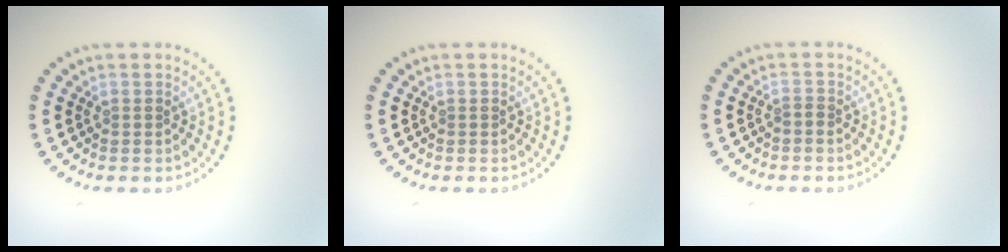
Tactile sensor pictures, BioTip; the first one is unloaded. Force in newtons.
{"total": 0.0}
{"total": 0.5, "press": 0.2, "slide": 0.5}